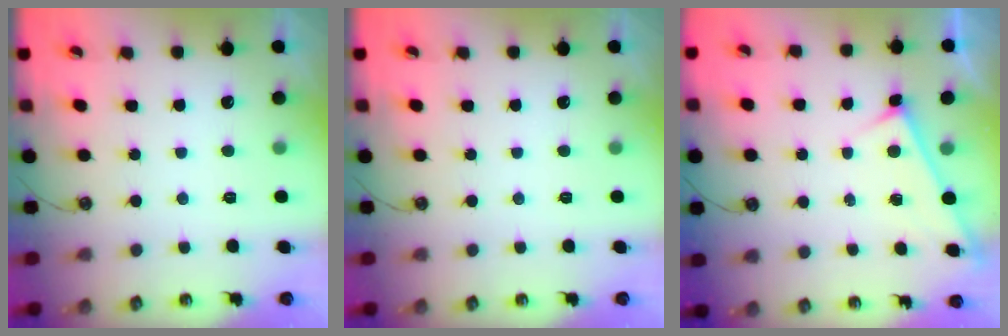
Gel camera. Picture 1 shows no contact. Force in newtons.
{"total": 0.0}
{"total": 3.5, "press": 3.5, "slide": 0.2}